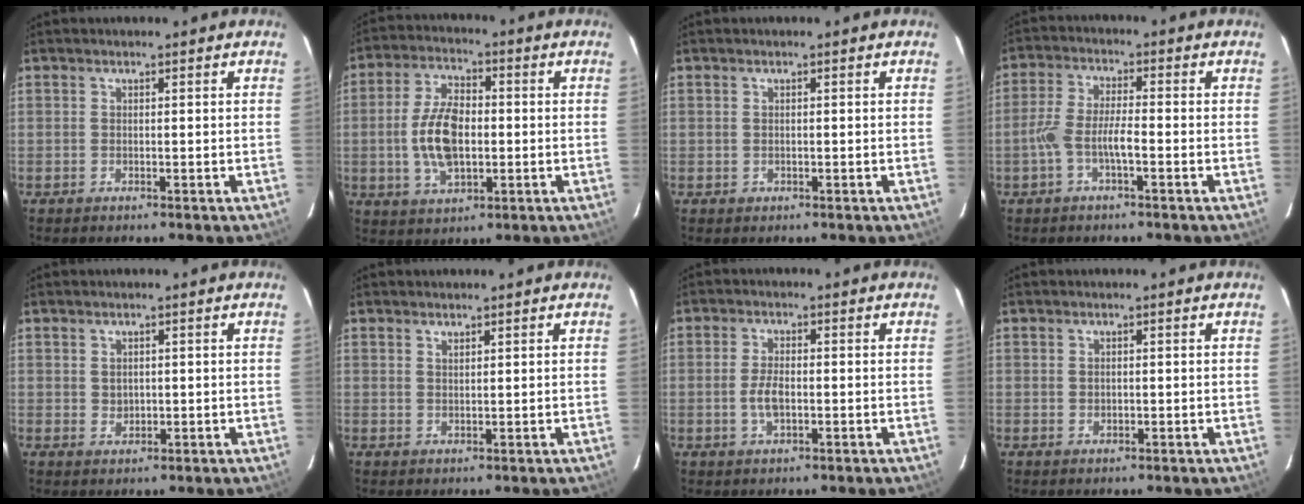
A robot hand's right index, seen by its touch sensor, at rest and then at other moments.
{"total": 11.0, "force": [-1.0, 6.0, 9.2], "torque": [-0.181, 0.006, -0.013]}
{"total": 0.6, "force": [-0.1, 0.5, 0.1], "torque": [0.004, 0.001, 0.001]}
{"total": 5.2, "force": [-2.2, 1.1, 4.6], "torque": [-0.104, 0.009, -0.043]}
{"total": 1.7, "force": [0.4, 1.5, 0.6], "torque": [-0.006, 0.004, 0.011]}
{"total": 1.1, "force": [1.0, 0.3, 0.5], "torque": [-0.006, 0.000, 0.018]}
{"total": 3.9, "force": [-0.9, 1.9, 3.3], "torque": [-0.068, 0.000, -0.013]}
{"total": 0.7, "force": [0.1, 0.7, 0.3], "torque": [-0.001, 0.002, 0.003]}